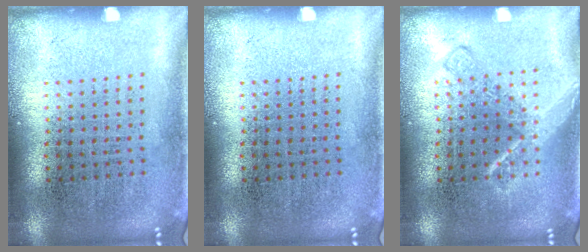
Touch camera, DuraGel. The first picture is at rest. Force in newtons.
{"total": 0.0}
{"total": 2.0, "press": 2.0, "slide": 0.4}